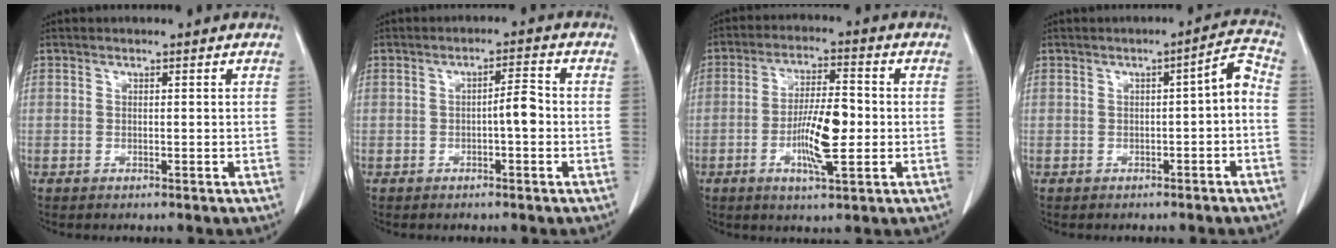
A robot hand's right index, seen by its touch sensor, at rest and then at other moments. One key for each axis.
{"total": 3.2, "fx": -0.7, "fy": 0.5, "fz": 3.1, "tx": -0.045, "ty": 0.005, "tz": -0.012}
{"total": 9.0, "fx": -1.8, "fy": 1.7, "fz": 8.7, "tx": -0.161, "ty": -0.001, "tz": -0.032}
{"total": 4.1, "fx": -1.0, "fy": 0.8, "fz": 3.9, "tx": -0.050, "ty": 0.021, "tz": -0.012}